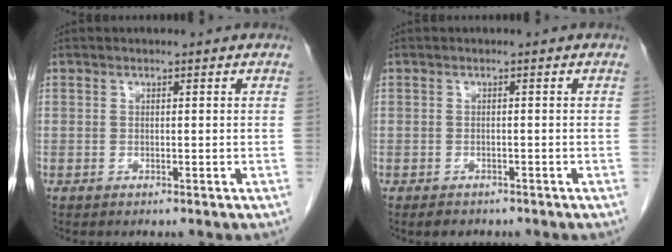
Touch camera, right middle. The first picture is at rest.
{"total": 2.3, "force": [-1.8, 1.2, 0.7], "torque": [-0.016, -0.001, -0.021]}